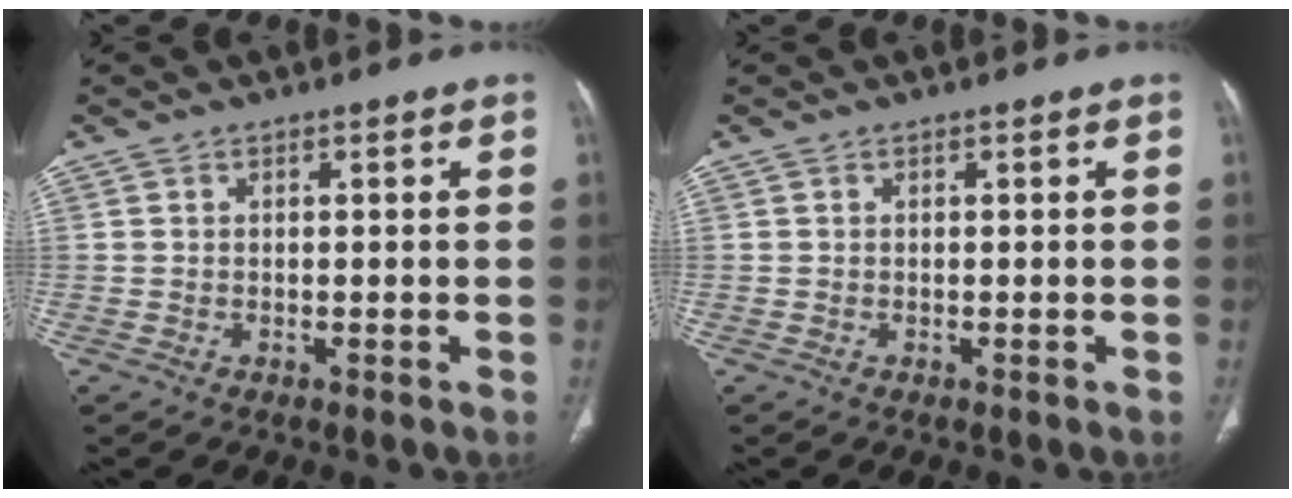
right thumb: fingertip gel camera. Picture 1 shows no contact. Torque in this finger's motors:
{"motor_torque": [-0.21, 0.21, -0.16, 0.13, 0.00]}